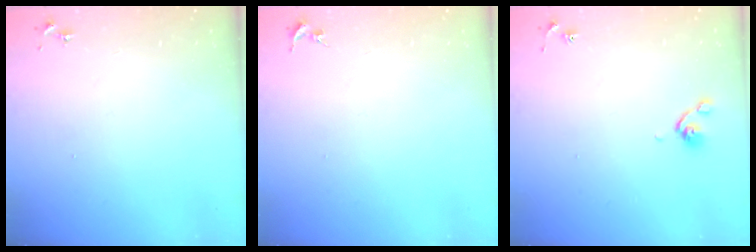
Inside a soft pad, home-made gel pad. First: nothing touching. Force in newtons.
{"total": 0.0}
{"total": 4.8, "press": 4.7, "slide": 1.1}